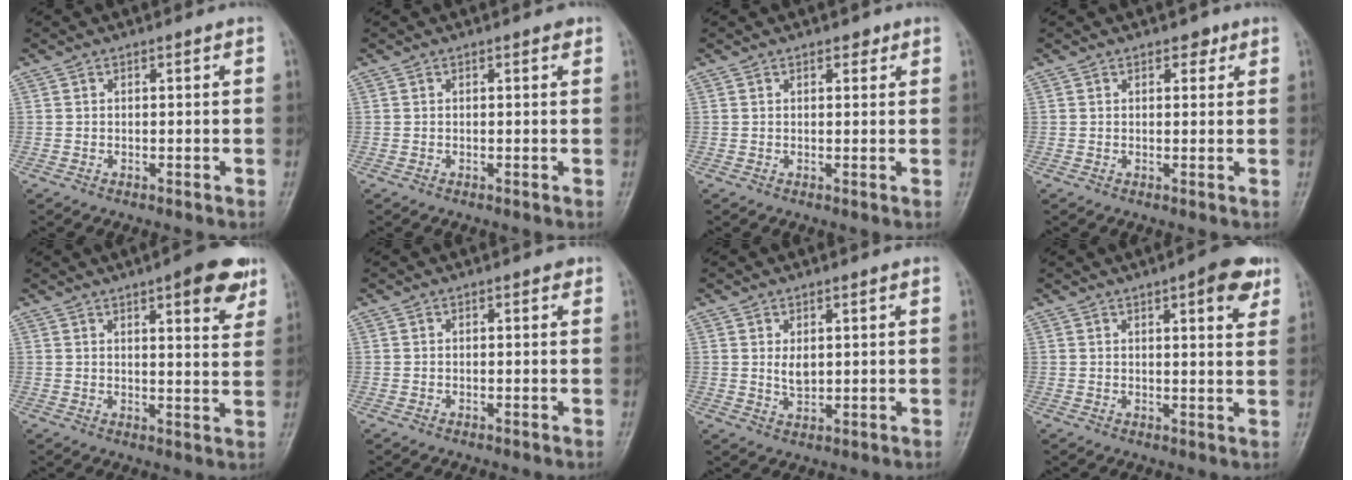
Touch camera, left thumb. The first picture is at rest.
{"total": 0.7, "force": [0.4, 0.3, 0.4], "torque": [-0.004, -0.001, 0.002]}
{"total": 1.6, "force": [1.0, 0.9, 0.8], "torque": [0.001, -0.004, 0.011]}
{"total": 2.1, "force": [1.3, 1.3, 1.0], "torque": [0.003, -0.004, 0.013]}
{"total": 9.9, "force": [5.7, 2.9, 7.6], "torque": [-0.074, -0.023, 0.068]}
{"total": 0.6, "force": [0.3, 0.4, 0.3], "torque": [0.001, 0.000, -0.001]}
{"total": 2.9, "force": [0.9, 1.6, 2.2], "torque": [-0.030, -0.011, 0.019]}
{"total": 7.3, "force": [3.9, 2.2, 5.8], "torque": [-0.058, -0.013, 0.044]}